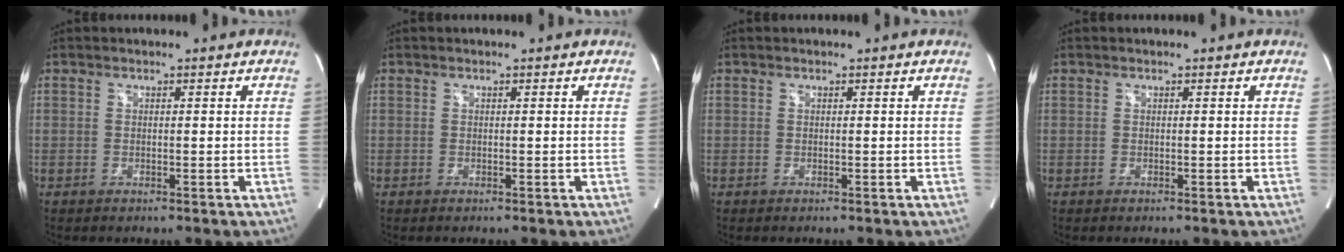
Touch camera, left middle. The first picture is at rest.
{"total": 0.0}
{"total": 0.0}
{"total": 0.0}